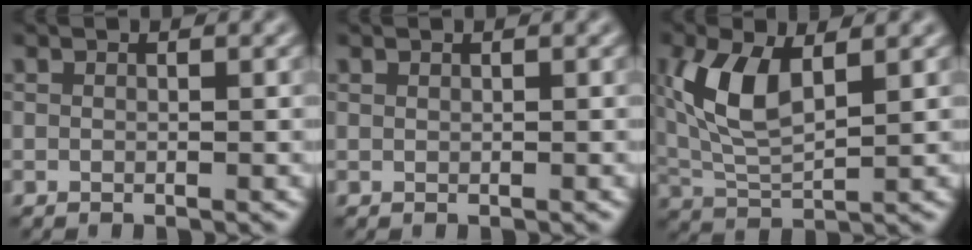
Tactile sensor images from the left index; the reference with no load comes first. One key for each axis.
{"total": 0.0}
{"total": 6.3, "fx": 1.6, "fy": 3.0, "fz": 5.3, "tx": -0.124, "ty": 0.002, "tz": 0.037}